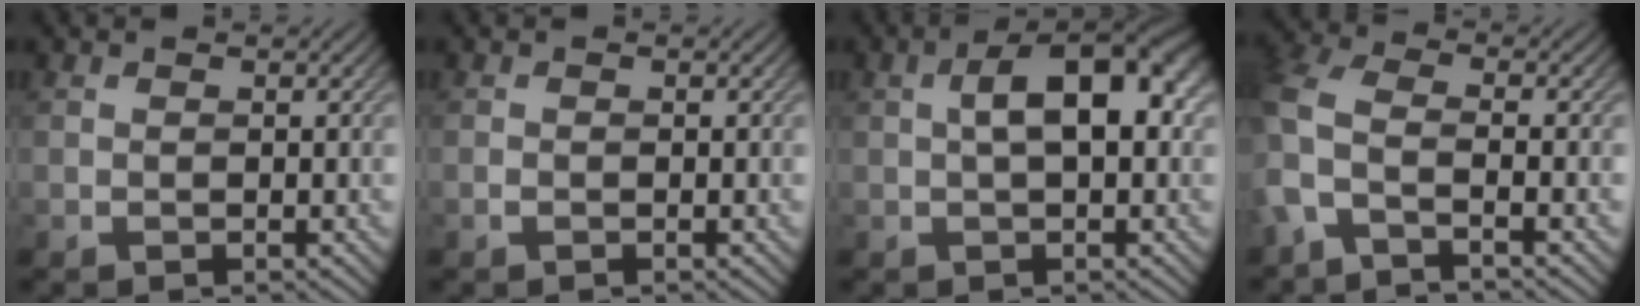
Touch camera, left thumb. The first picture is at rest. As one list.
[{"total": 0.7, "force": [-0.4, 0.5, 0.4], "torque": [-0.010, -0.002, -0.008]}, {"total": 7.3, "force": [1.2, 3.6, 6.2], "torque": [-0.101, 0.010, 0.021]}, {"total": 5.3, "force": [-2.3, 2.2, 4.3], "torque": [-0.107, -0.002, -0.064]}]